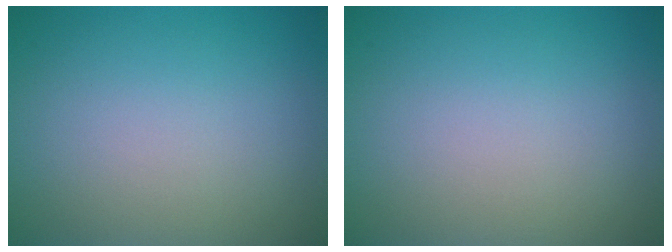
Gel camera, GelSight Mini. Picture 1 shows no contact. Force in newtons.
{"total": 0.0}